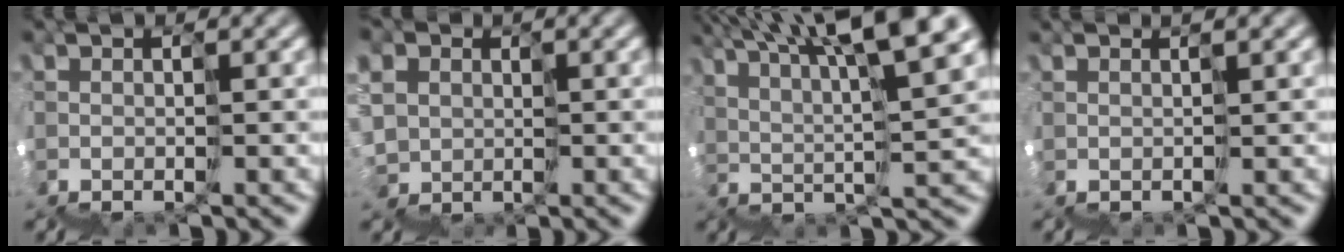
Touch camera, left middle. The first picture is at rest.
{"total": 3.8, "force": [1.1, 0.9, -3.6], "torque": [0.027, 0.019, 0.017]}
{"total": 8.1, "force": [6.3, 0.0, 5.1], "torque": [-0.093, 0.045, 0.105]}
{"total": 1.6, "force": [0.9, 0.3, 1.3], "torque": [-0.002, 0.024, 0.012]}